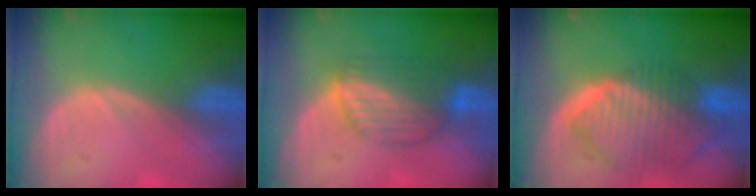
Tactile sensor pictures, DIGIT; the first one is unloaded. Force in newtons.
{"total": 6.4, "press": 6.3, "slide": 0.7}
{"total": 9.9, "press": 8.4, "slide": 5.2}